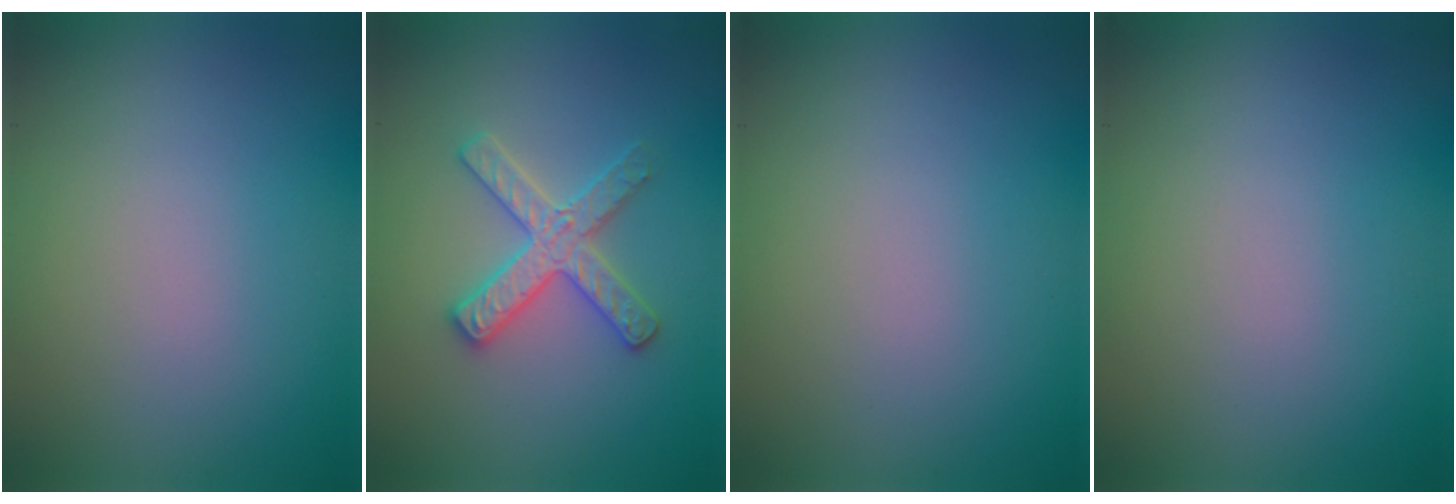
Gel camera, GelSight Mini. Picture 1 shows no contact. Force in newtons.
{"total": 2.9, "press": 2.9, "slide": 0.5}
{"total": 0.0}
{"total": 0.0}